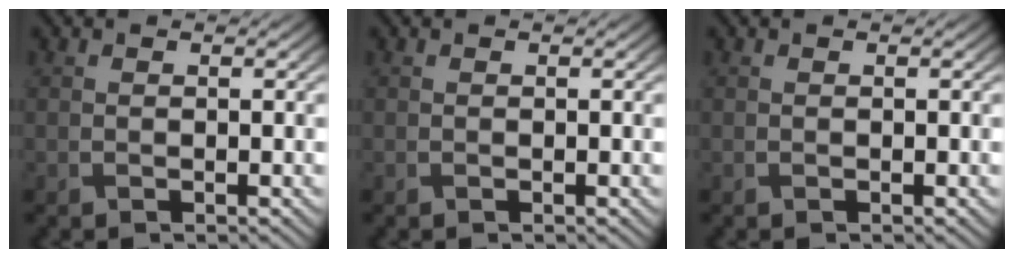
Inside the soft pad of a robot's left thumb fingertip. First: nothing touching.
{"total": 0.0}
{"total": 0.0}